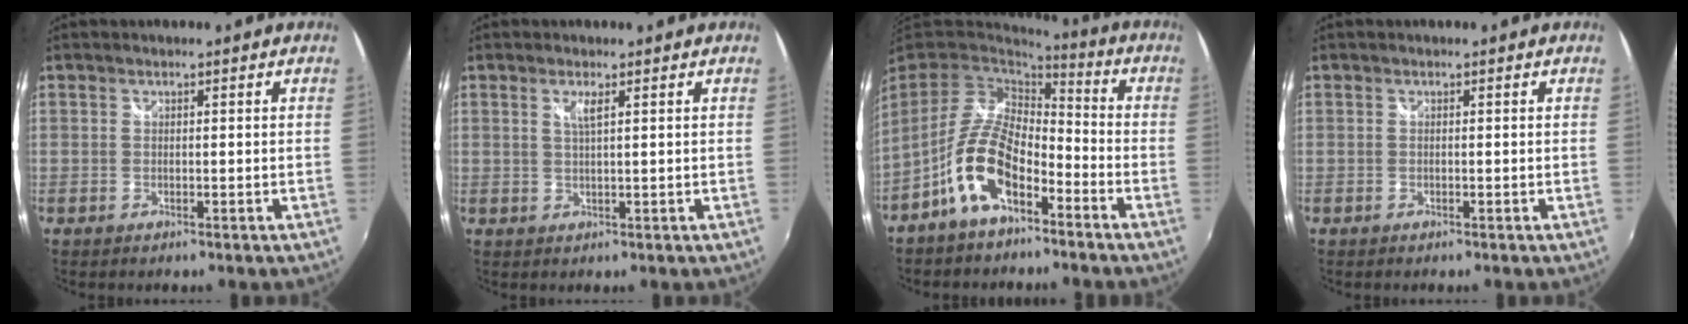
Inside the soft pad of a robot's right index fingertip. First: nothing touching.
{"total": 2.0, "force": [0.9, 0.1, 1.8], "torque": [-0.032, -0.002, 0.015]}
{"total": 12.9, "force": [-6.9, 6.0, 9.1], "torque": [-0.189, 0.004, -0.131]}
{"total": 0.0}